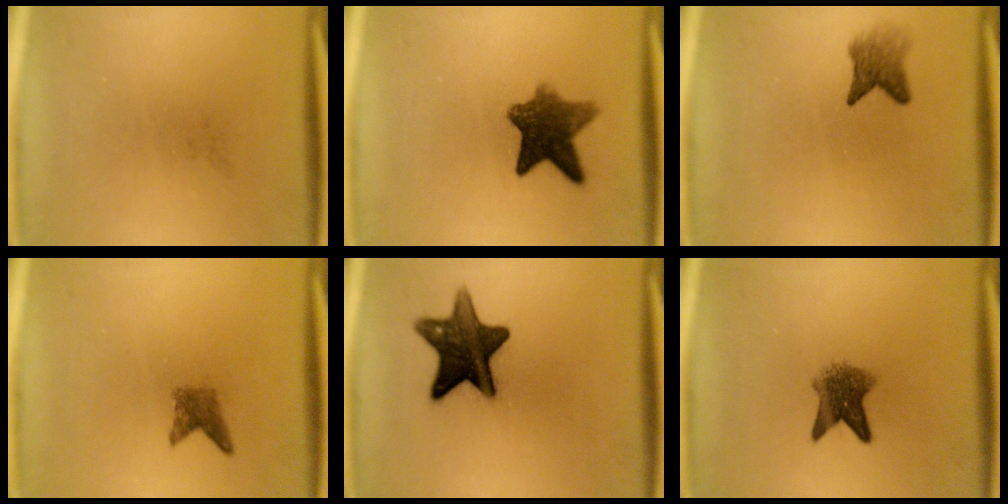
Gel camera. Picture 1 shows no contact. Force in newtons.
{"total": 8.2}
{"total": 3.1}
{"total": 2.0}
{"total": 12.5}
{"total": 5.2}